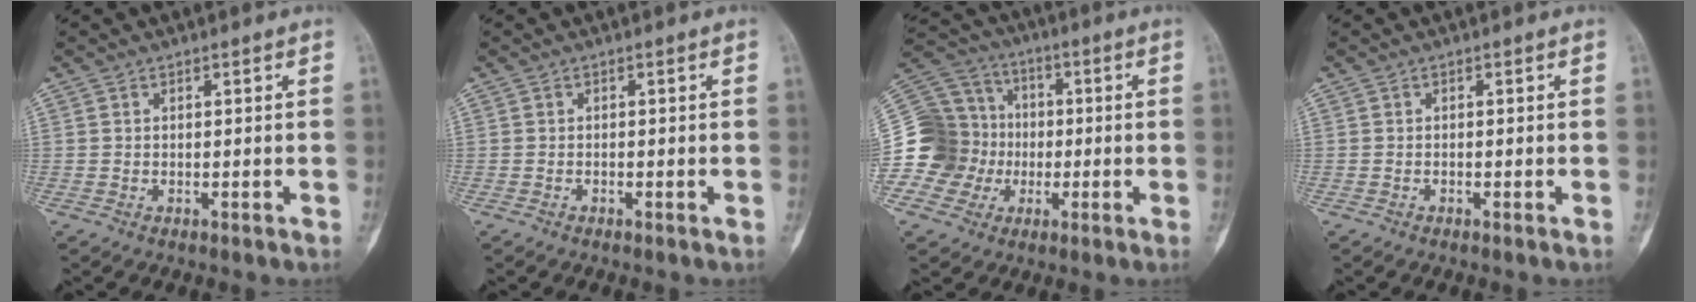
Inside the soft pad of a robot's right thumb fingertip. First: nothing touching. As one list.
[{"total": 0.0}, {"total": 18.1, "force": [-2.8, 17.0, 5.5], "torque": [-0.097, 0.074, -0.044]}, {"total": 0.0}]